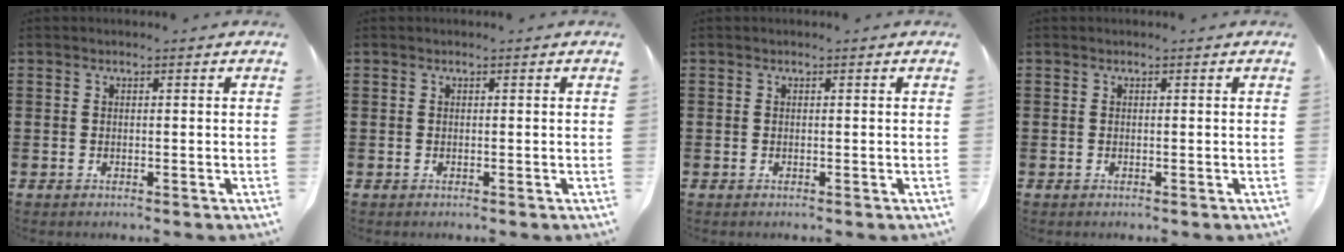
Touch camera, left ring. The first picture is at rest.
{"total": 0.0}
{"total": 0.0}
{"total": 0.0}